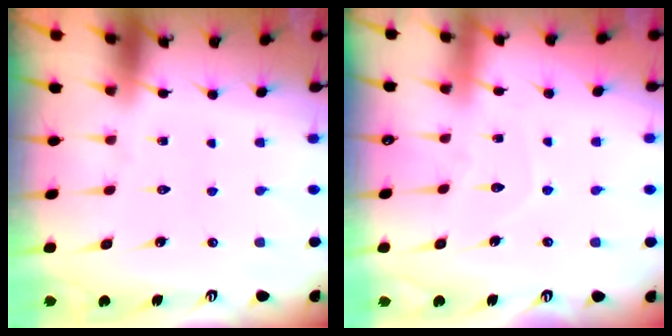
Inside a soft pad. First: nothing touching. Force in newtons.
{"total": 4.6, "press": 4.5, "slide": 0.5}